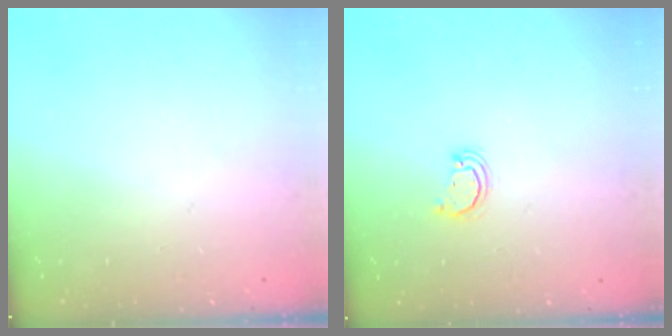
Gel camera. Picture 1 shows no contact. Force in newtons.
{"total": 2.5, "press": 2.5, "slide": 0.3}